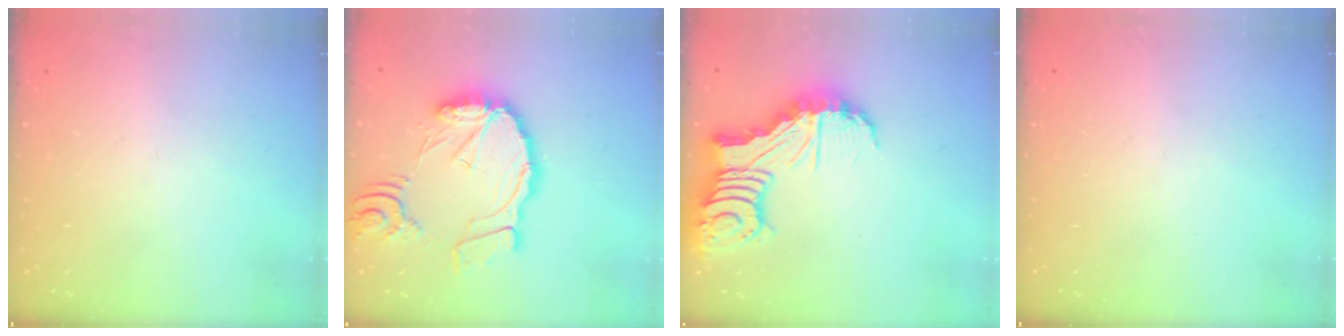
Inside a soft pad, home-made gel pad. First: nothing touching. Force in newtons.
{"total": 19.4, "press": 19.2, "slide": 2.1}
{"total": 13.4, "press": 13.3, "slide": 1.6}
{"total": 0.0}